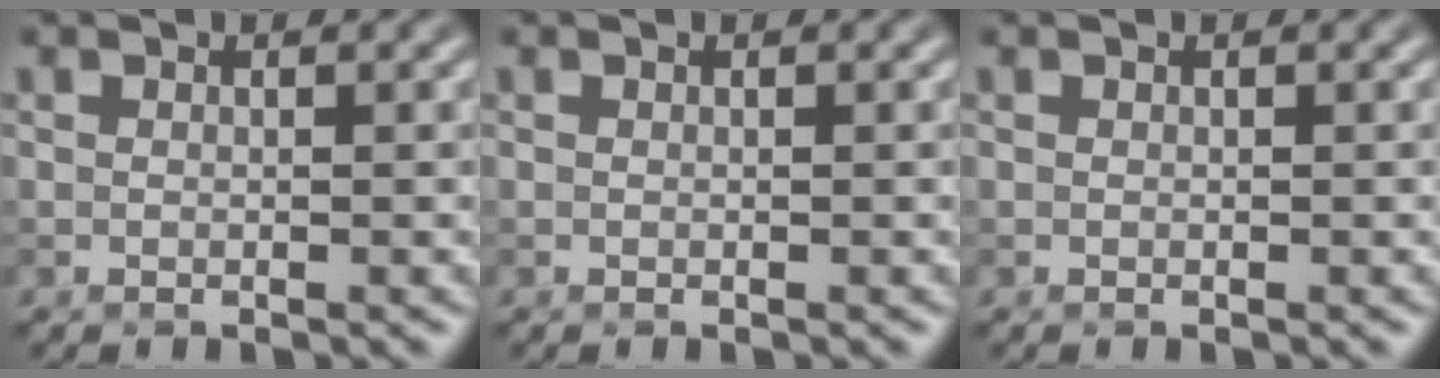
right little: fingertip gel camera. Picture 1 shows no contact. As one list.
[{"total": 0.0}, {"total": 0.0}]